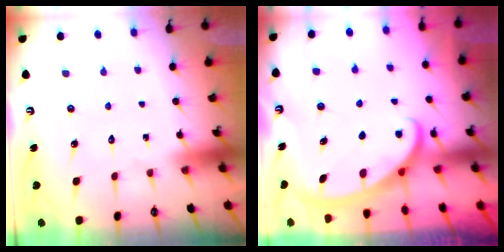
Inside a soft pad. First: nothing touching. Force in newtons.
{"total": 2.6, "press": 2.6, "slide": 0.4}